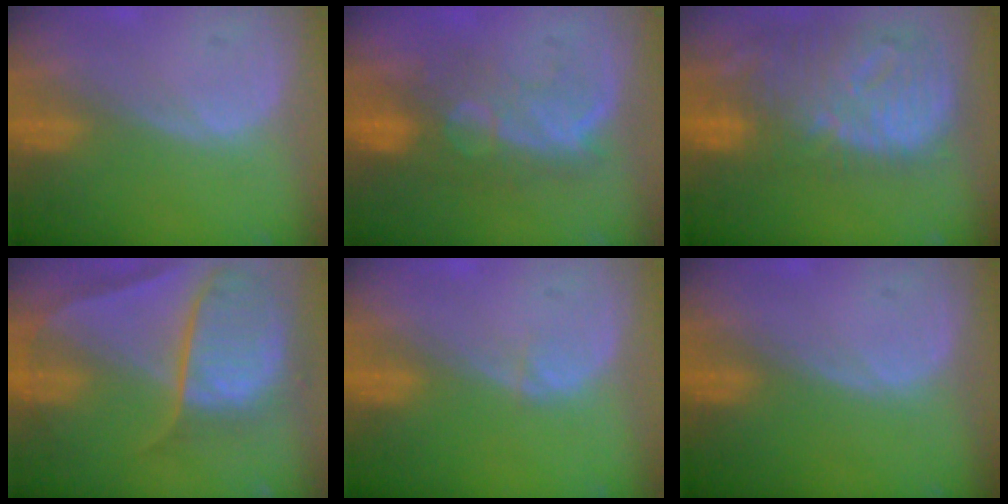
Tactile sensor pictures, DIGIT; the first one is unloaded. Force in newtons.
{"total": 9.6, "press": 8.5, "slide": 4.6}
{"total": 12.7, "press": 10.9, "slide": 6.4}
{"total": 10.7, "press": 8.9, "slide": 5.9}
{"total": 0.5, "press": 0.5, "slide": 0.1}
{"total": 0.0}